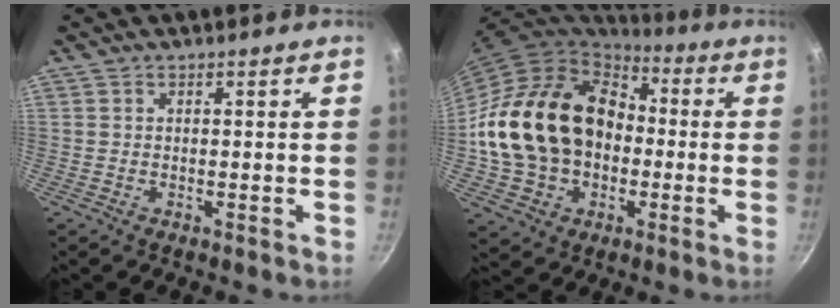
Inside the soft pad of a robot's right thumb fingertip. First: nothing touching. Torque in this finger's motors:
{"motor_torque": [-0.22, 1.92, 1.50, -1.28, 0.34]}